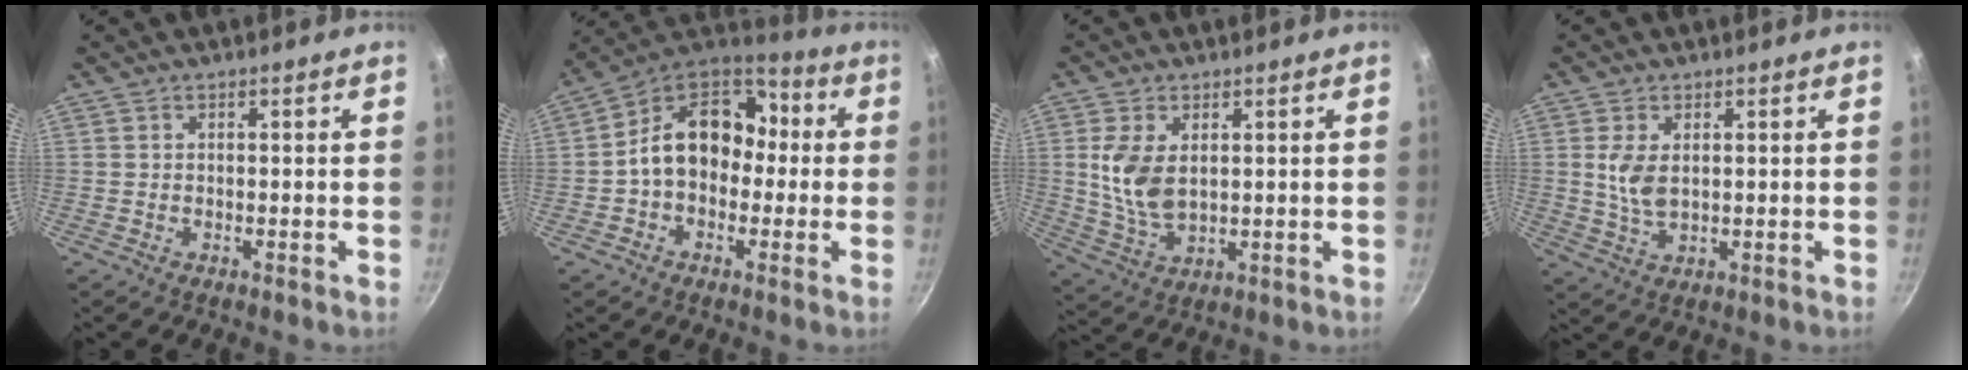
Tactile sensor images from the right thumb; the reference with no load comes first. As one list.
[{"total": 15.7, "force": [-0.3, 11.9, 10.3], "torque": [-0.117, 0.050, -0.028]}, {"total": 9.0, "force": [1.8, 5.3, 7.1], "torque": [-0.141, -0.018, 0.042]}, {"total": 5.3, "force": [1.1, 3.0, 4.3], "torque": [-0.085, -0.009, 0.025]}]